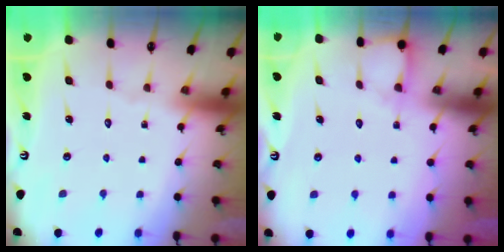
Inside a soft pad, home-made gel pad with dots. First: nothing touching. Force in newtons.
{"total": 3.8, "press": 3.8, "slide": 0.4}